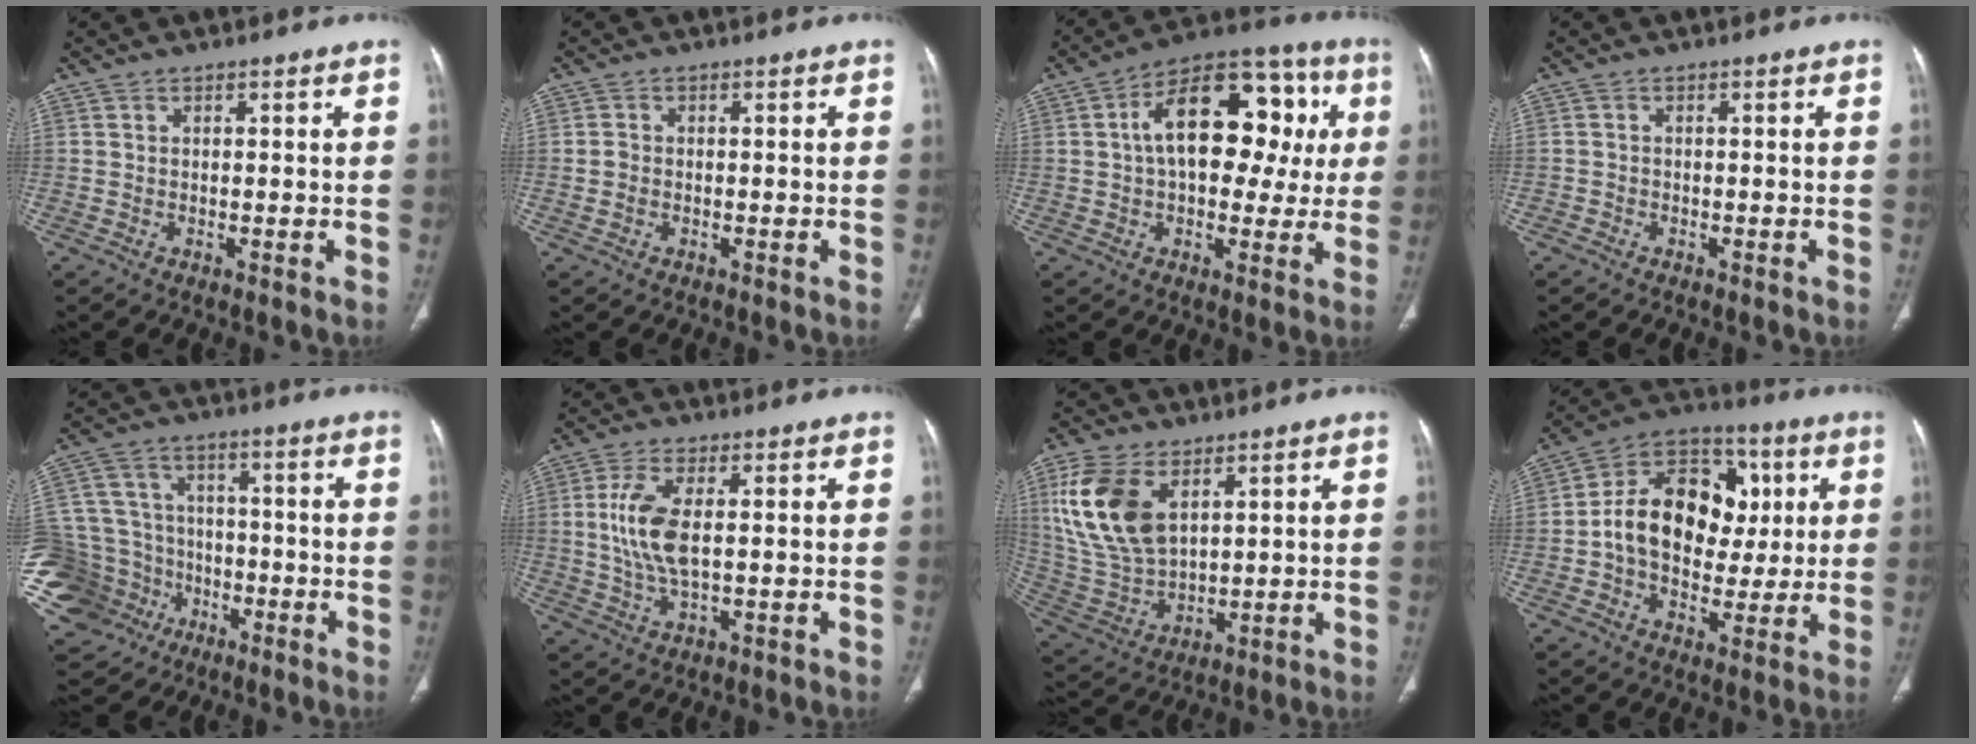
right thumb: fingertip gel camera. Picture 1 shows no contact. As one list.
[{"total": 1.5, "force": [-0.3, 1.3, 0.8], "torque": [-0.016, 0.003, -0.006]}, {"total": 20.1, "force": [3.4, 11.7, 15.9], "torque": [-0.195, 0.039, 0.040]}, {"total": 0.9, "force": [-0.7, 0.6, -0.1], "torque": [-0.003, 0.004, -0.018]}, {"total": 21.6, "force": [-8.5, 17.9, 8.5], "torque": [-0.208, 0.056, -0.135]}, {"total": 9.7, "force": [0.6, 4.1, 8.7], "torque": [-0.197, -0.003, 0.014]}, {"total": 16.0, "force": [5.9, 9.5, 11.5], "torque": [-0.236, -0.018, 0.131]}, {"total": 17.7, "force": [2.1, 13.6, 11.2], "torque": [-0.143, 0.024, 0.028]}]